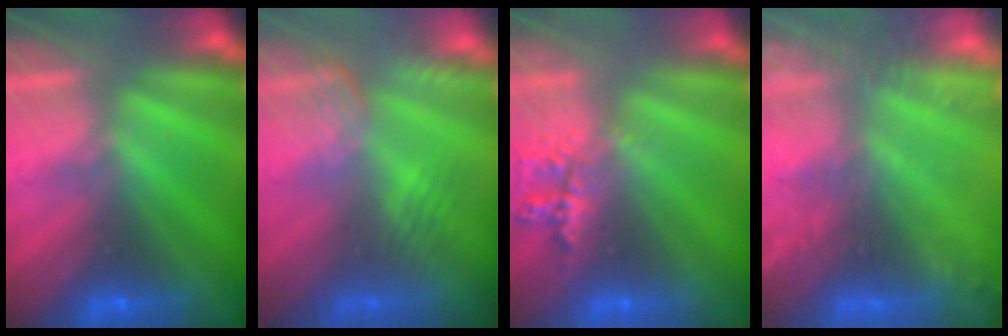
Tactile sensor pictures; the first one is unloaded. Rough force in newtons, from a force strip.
{"total": 2.6}
{"total": 2.3}
{"total": 7.5}